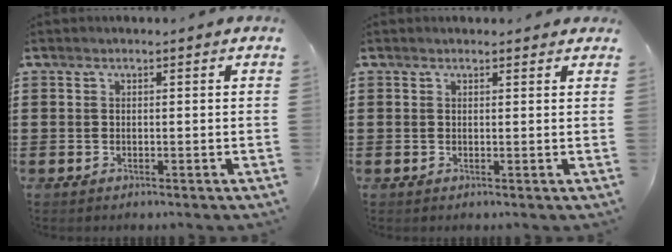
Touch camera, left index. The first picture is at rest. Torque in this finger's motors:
{"motor_torque": [1.05, -0.83, -0.03, -0.07]}